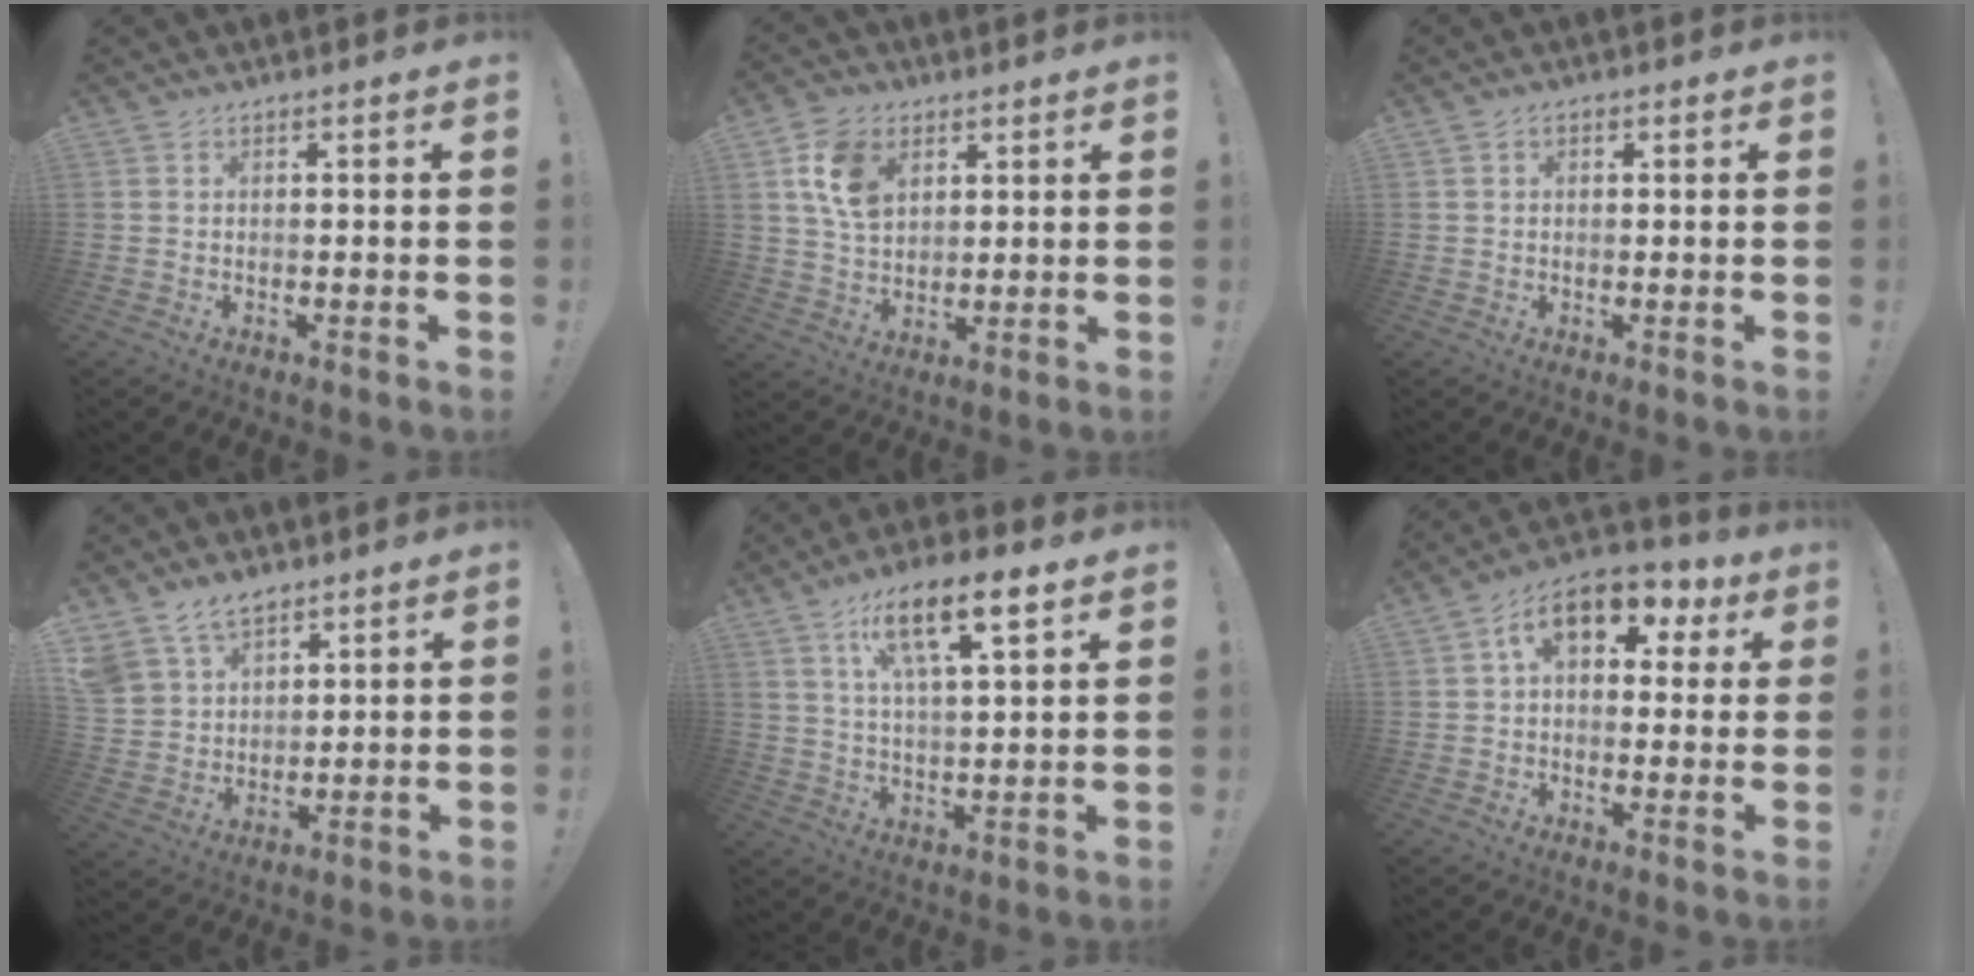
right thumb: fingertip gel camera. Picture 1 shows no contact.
{"total": 11.8, "force": [4.6, 8.4, 6.9], "torque": [-0.113, -0.005, 0.089]}
{"total": 1.2, "force": [0.1, 1.0, 0.7], "torque": [-0.005, 0.001, 0.000]}
{"total": 10.0, "force": [7.5, 6.2, 2.6], "torque": [-0.060, -0.042, 0.152]}
{"total": 14.2, "force": [7.4, 4.4, 11.3], "torque": [-0.177, -0.025, 0.119]}
{"total": 13.7, "force": [5.6, 8.1, 9.5], "torque": [-0.144, -0.015, 0.098]}